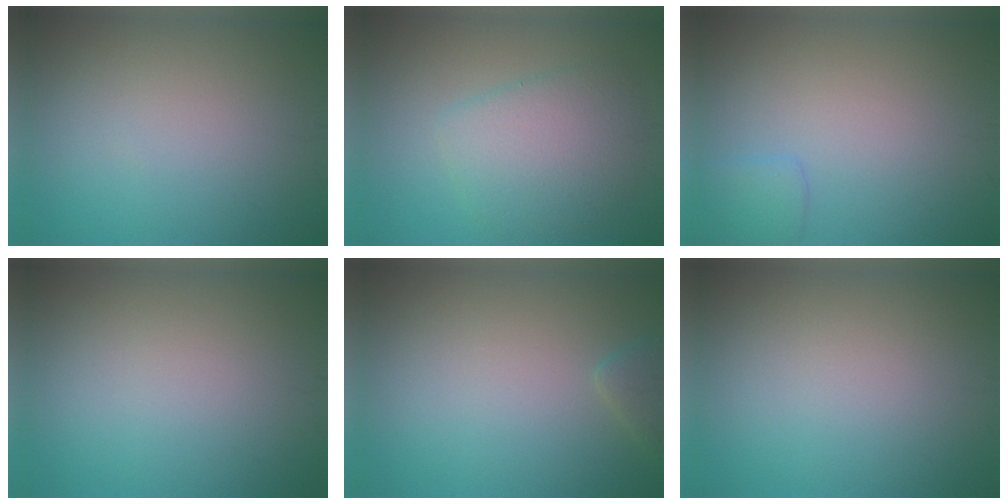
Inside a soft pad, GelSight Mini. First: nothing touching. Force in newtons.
{"total": 5.0, "press": 5.0, "slide": 0.2}
{"total": 1.7, "press": 1.7, "slide": 0.1}
{"total": 0.0}
{"total": 1.3, "press": 1.3, "slide": 0.1}
{"total": 0.0}